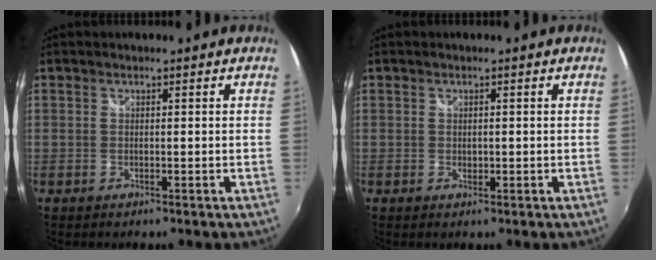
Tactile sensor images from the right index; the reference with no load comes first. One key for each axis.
{"total": 0.9, "fx": 0.0, "fy": 0.6, "fz": 0.6, "tx": -0.008, "ty": 0.001, "tz": 0.000}